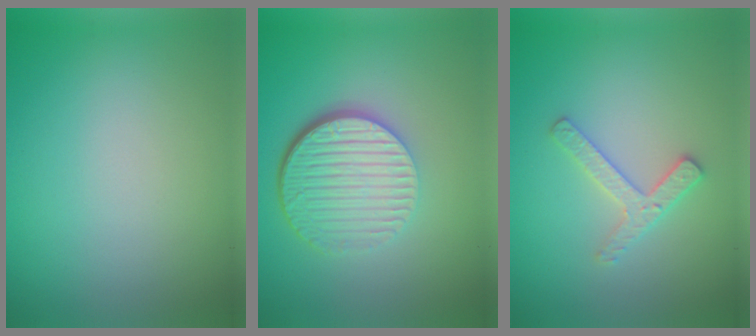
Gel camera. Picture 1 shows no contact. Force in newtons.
{"total": 6.6, "press": 4.4, "slide": 4.9}
{"total": 2.4, "press": 2.4, "slide": 0.4}